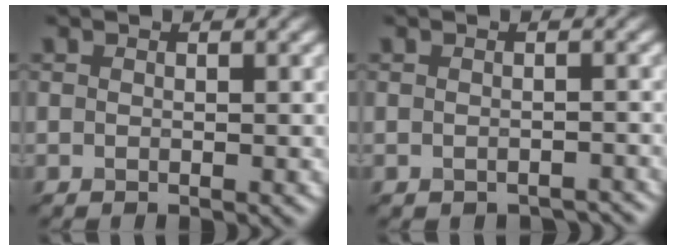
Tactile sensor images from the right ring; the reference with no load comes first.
{"total": 2.5, "force": [-2.4, -0.7, -0.5], "torque": [-0.025, -0.010, -0.009]}